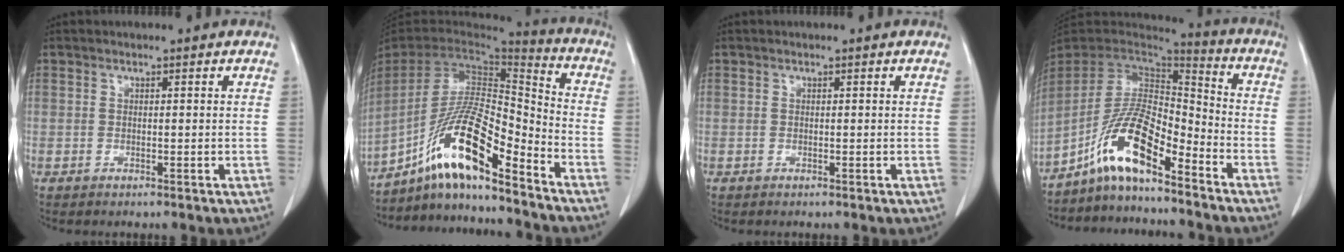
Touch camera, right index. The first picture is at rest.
{"total": 16.7, "force": [-11.5, 1.6, 12.0], "torque": [-0.236, 0.000, -0.211]}
{"total": 0.0}
{"total": 11.8, "force": [-7.7, 2.3, 8.7], "torque": [-0.174, 0.015, -0.144]}